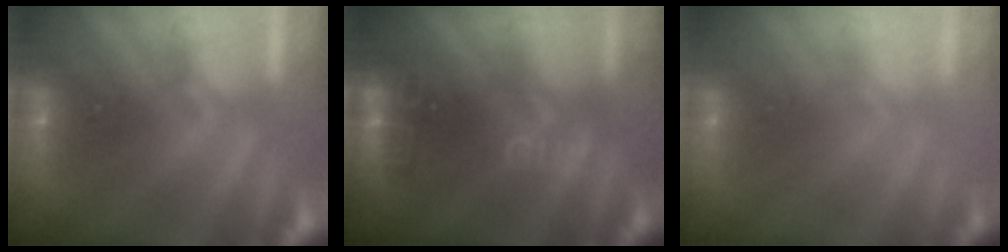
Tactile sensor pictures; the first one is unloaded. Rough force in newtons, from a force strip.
{"total": 2.7}
{"total": 2.5}